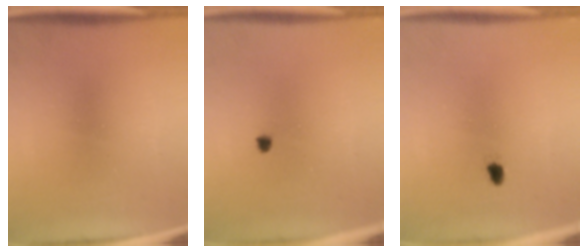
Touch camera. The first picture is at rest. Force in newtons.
{"total": 1.0}
{"total": 1.3}